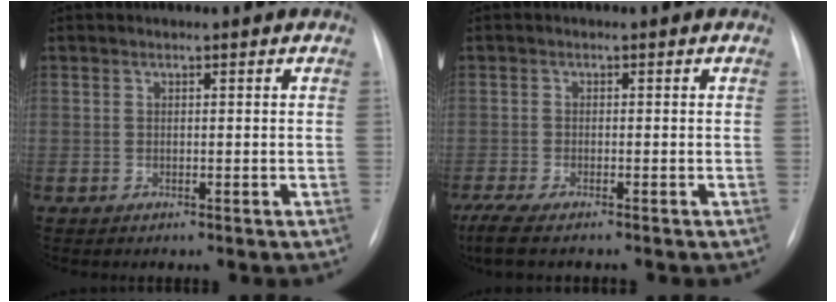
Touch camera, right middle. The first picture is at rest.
{"total": 6.3, "force": [-5.0, 0.8, 3.7], "torque": [-0.071, -0.016, -0.083]}